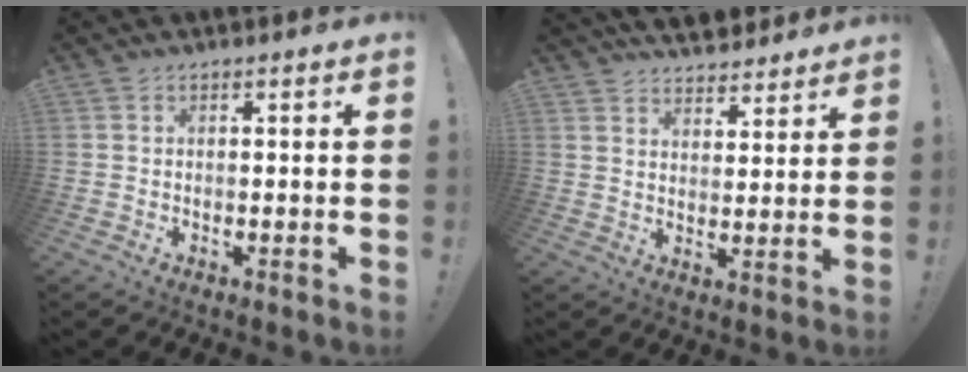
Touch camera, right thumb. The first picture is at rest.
{"total": 6.6, "force": [5.9, 2.8, 1.0], "torque": [-0.011, -0.047, 0.109]}